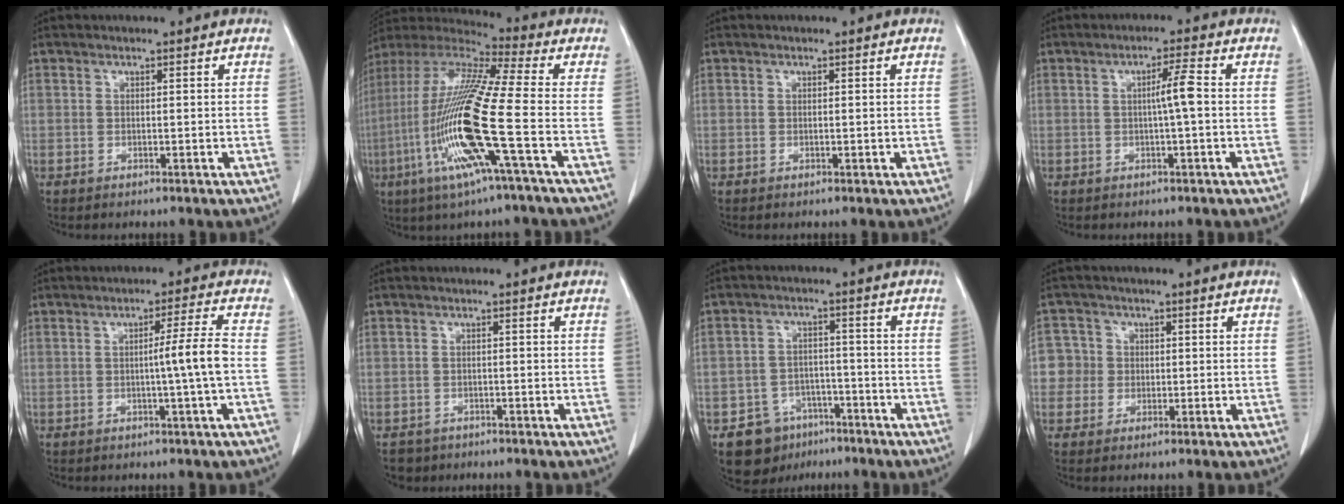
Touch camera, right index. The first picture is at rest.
{"total": 19.3, "force": [-5.3, 0.1, 18.5], "torque": [-0.393, -0.021, -0.116]}
{"total": 0.6, "force": [0.0, 0.2, 0.5], "torque": [-0.010, -0.002, 0.002]}
{"total": 3.4, "force": [0.0, -0.1, 3.4], "torque": [-0.058, 0.006, -0.001]}
{"total": 5.0, "force": [-0.7, -1.4, 4.7], "torque": [-0.070, 0.001, -0.012]}
{"total": 2.5, "force": [-1.8, 1.8, -0.2], "torque": [-0.004, 0.004, -0.030]}
{"total": 7.3, "force": [-4.6, 5.5, 1.4], "torque": [-0.020, 0.010, -0.065]}
{"total": 4.4, "force": [-0.1, 4.4, 0.0], "torque": [0.013, 0.017, -0.003]}